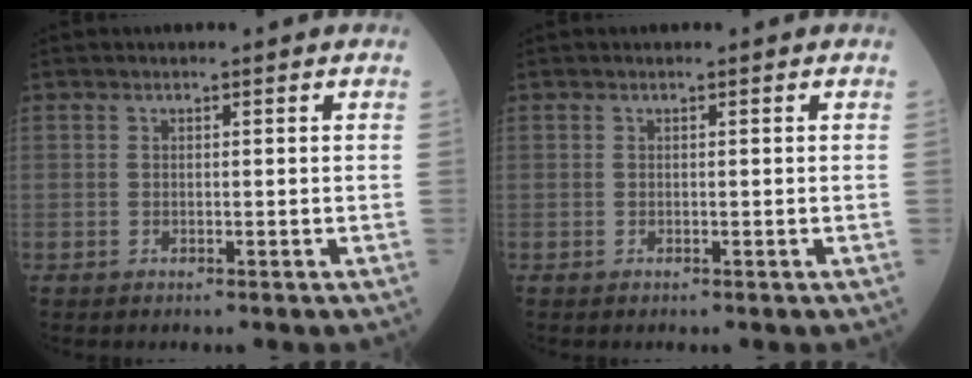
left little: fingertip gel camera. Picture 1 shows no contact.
{"total": 0.0}